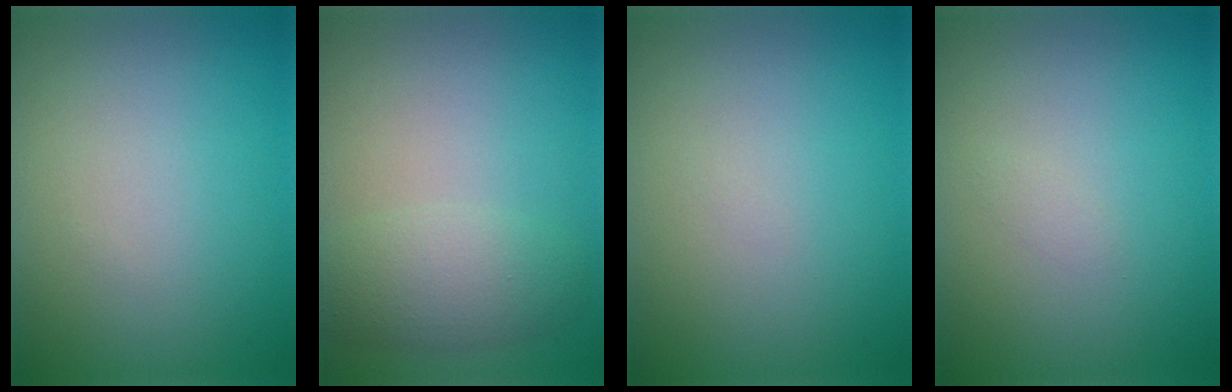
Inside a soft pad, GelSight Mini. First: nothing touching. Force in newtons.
{"total": 3.2, "press": 3.2, "slide": 0.1}
{"total": 0.0}
{"total": 0.5, "press": 0.5, "slide": 0.0}